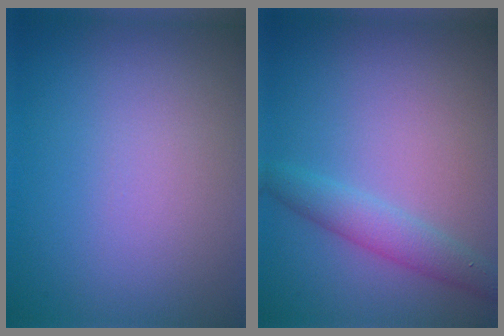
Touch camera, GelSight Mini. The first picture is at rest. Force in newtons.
{"total": 2.5, "press": 2.5, "slide": 0.0}